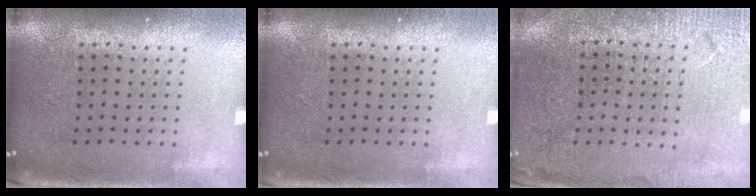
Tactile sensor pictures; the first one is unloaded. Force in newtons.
{"total": 0.8, "press": 0.7, "slide": 0.4}
{"total": 2.7, "press": 2.7, "slide": 0.1}